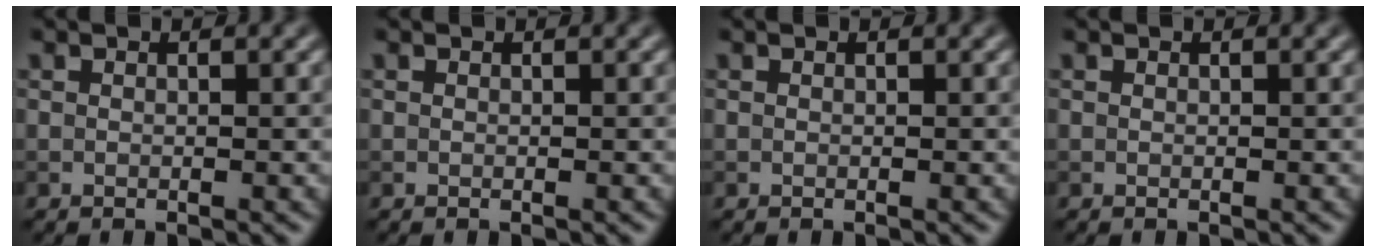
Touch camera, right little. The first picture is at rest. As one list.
[{"total": 0.0}, {"total": 0.0}, {"total": 0.0}]